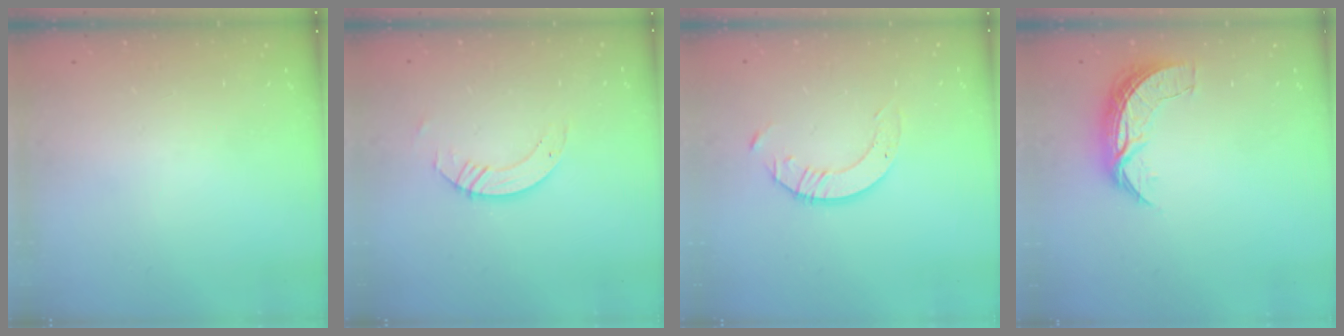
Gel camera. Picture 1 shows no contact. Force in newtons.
{"total": 3.9, "press": 3.9, "slide": 0.4}
{"total": 3.4, "press": 3.4, "slide": 0.3}
{"total": 7.4, "press": 7.4, "slide": 0.5}